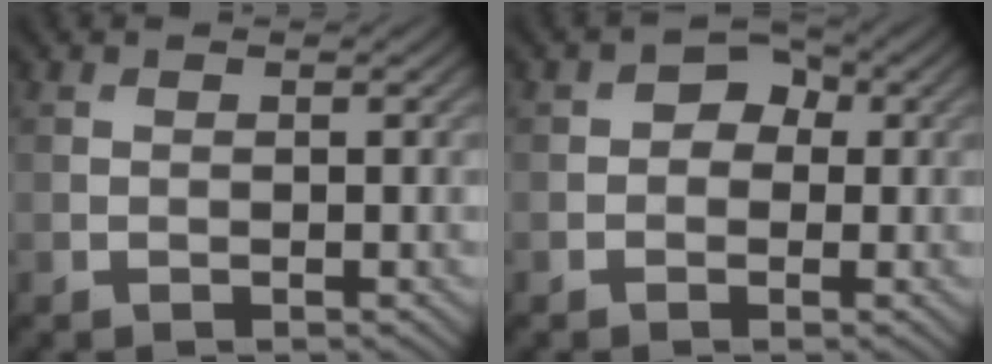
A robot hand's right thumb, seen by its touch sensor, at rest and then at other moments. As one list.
[{"total": 2.9, "force": [0.2, 2.4, 1.6], "torque": [-0.020, 0.005, -0.008]}]